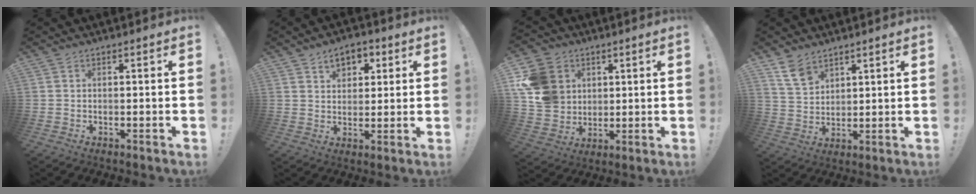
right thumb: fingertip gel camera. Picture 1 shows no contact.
{"total": 7.1, "force": [3.5, 5.2, 3.4], "torque": [-0.035, -0.014, 0.061]}
{"total": 14.2, "force": [4.0, 12.3, 5.9], "torque": [-0.100, -0.012, 0.086]}
{"total": 8.0, "force": [5.9, 4.5, 3.1], "torque": [-0.060, -0.030, 0.117]}